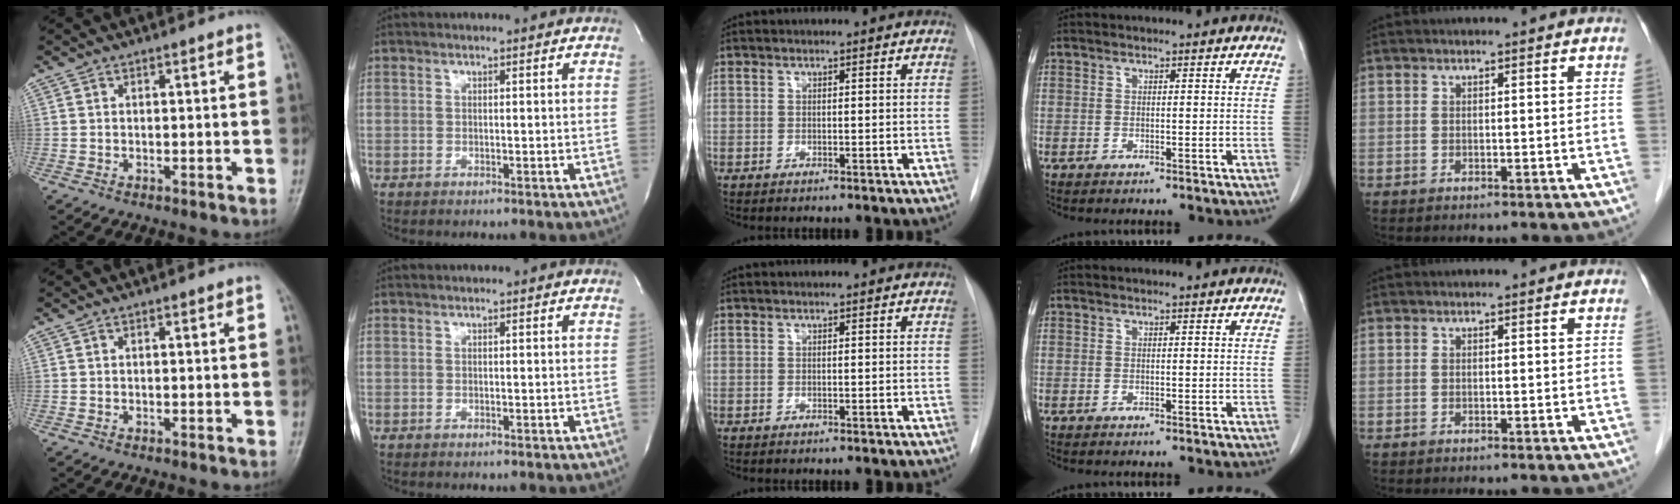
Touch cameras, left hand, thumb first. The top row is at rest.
{}